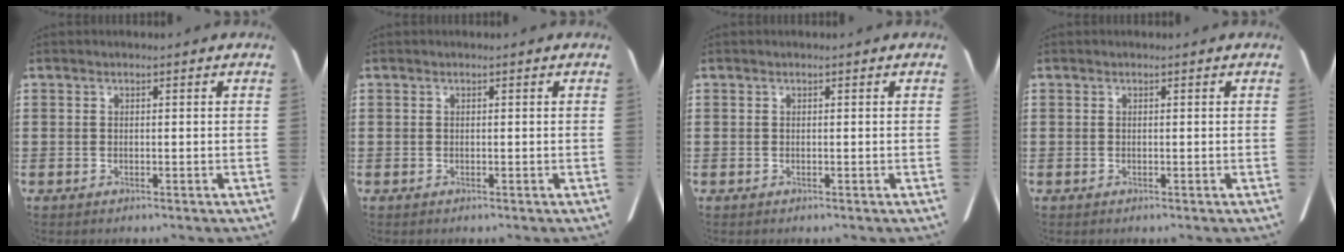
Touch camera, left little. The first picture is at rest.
{"total": 0.0}
{"total": 0.0}
{"total": 0.0}